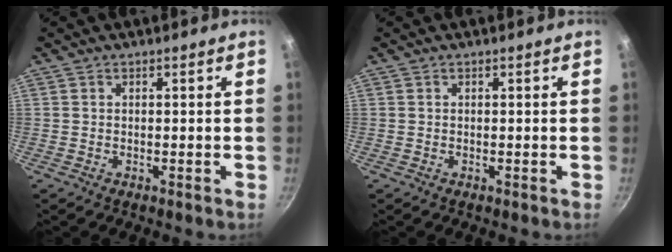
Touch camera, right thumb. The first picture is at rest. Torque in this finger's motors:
{"motor_torque": [-0.35, 0.08, -0.05, 0.43, -0.03]}